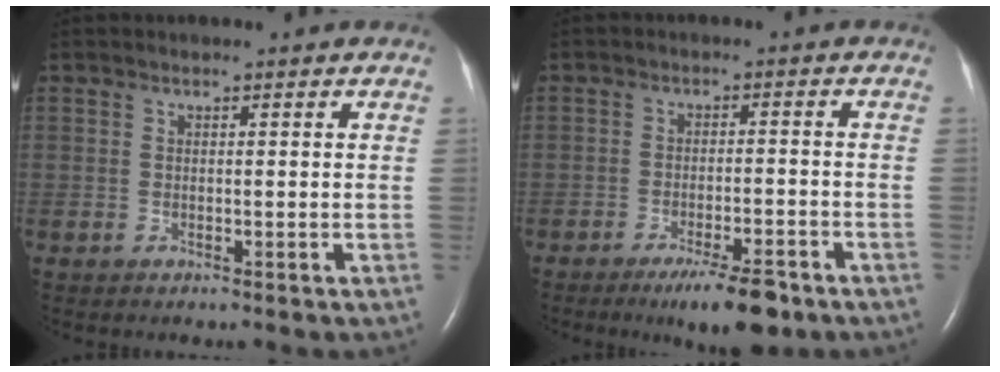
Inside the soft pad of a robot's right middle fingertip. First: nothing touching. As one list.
[{"total": 7.2, "force": [-5.0, 1.2, 5.1], "torque": [-0.081, -0.011, -0.073]}]